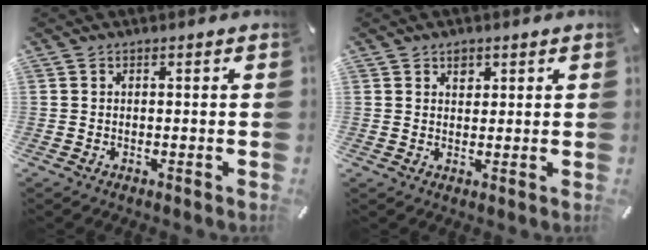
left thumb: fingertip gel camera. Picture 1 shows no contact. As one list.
[{"total": 2.1, "force": [1.1, 1.6, 0.8], "torque": [0.007, -0.008, 0.014]}]